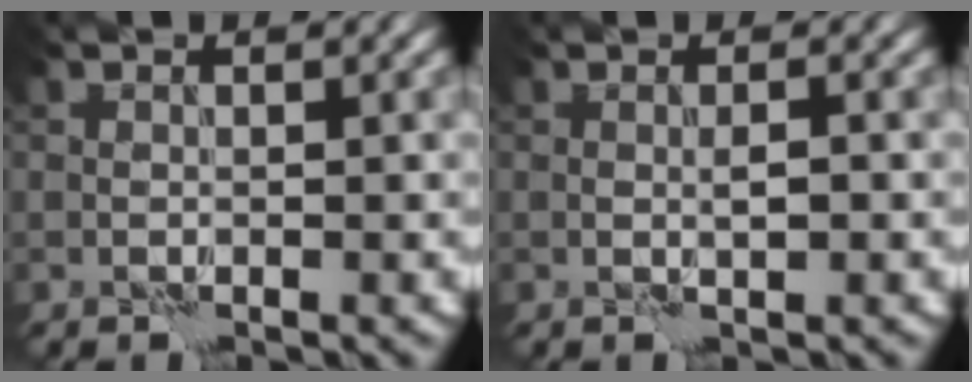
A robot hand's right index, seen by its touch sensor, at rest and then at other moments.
{"total": 1.0, "force": [0.1, 0.1, 1.0], "torque": [-0.020, 0.002, 0.003]}